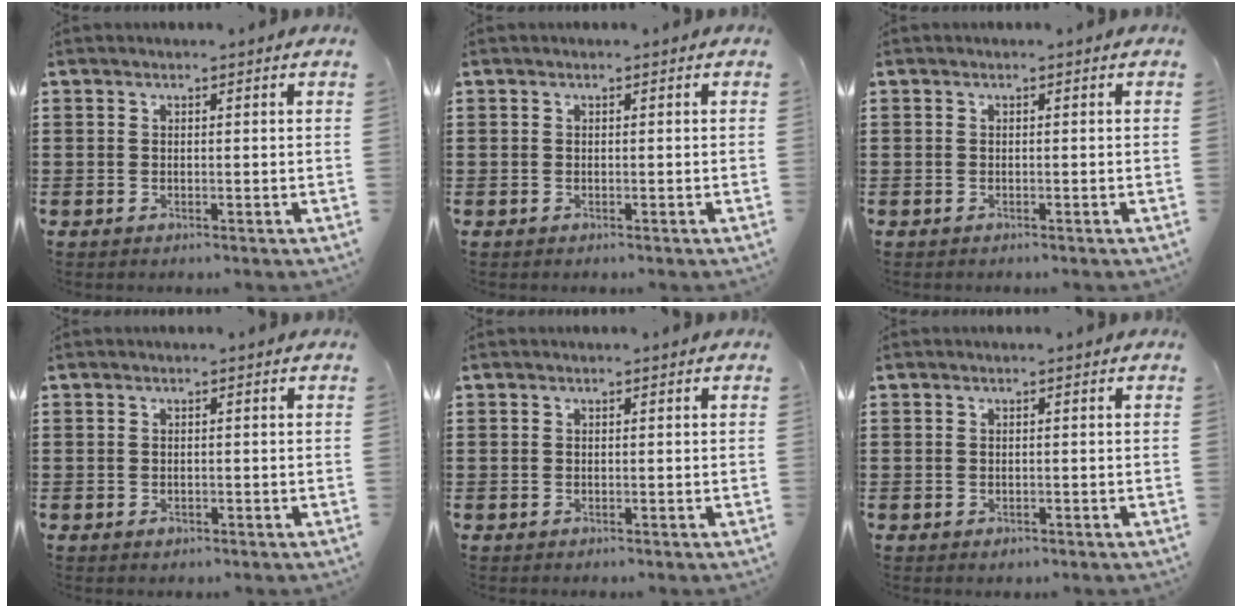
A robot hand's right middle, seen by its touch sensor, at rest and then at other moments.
{"total": 0.0}
{"total": 0.0}
{"total": 0.5, "force": [-0.3, 0.4, 0.2], "torque": [-0.006, -0.003, -0.004]}
{"total": 0.0}
{"total": 0.0}